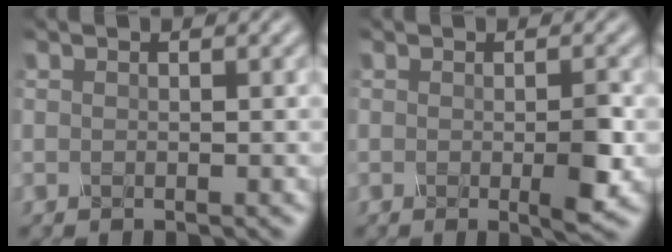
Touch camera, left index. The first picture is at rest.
{"total": 2.7, "force": [-0.9, 0.3, 2.5], "torque": [-0.058, -0.006, -0.008]}